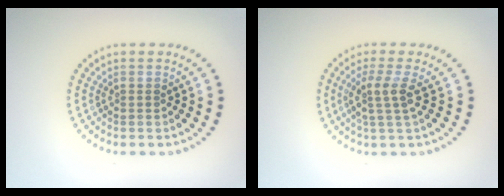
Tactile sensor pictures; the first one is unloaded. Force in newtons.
{"total": 2.5, "press": 1.9, "slide": 1.7}